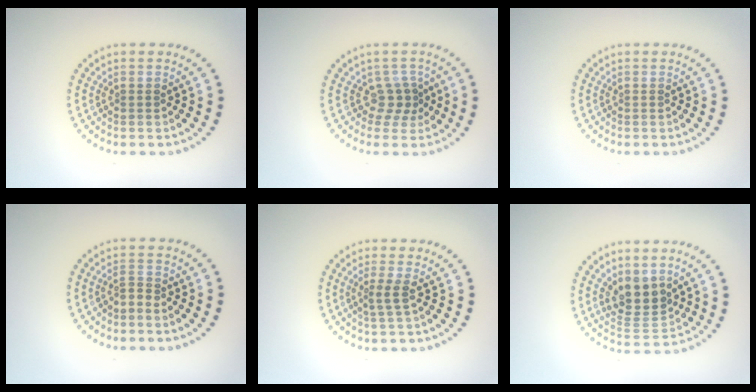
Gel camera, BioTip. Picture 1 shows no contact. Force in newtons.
{"total": 2.1, "press": 1.5, "slide": 1.4}
{"total": 0.0}
{"total": 1.0, "press": 0.5, "slide": 0.9}
{"total": 1.7, "press": 1.1, "slide": 1.2}
{"total": 3.8, "press": 3.2, "slide": 2.0}